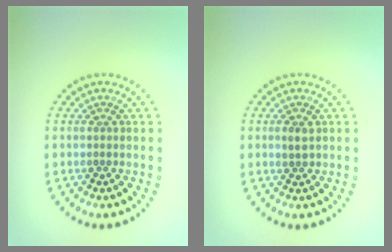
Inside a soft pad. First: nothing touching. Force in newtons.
{"total": 1.1, "press": 1.1, "slide": 0.2}